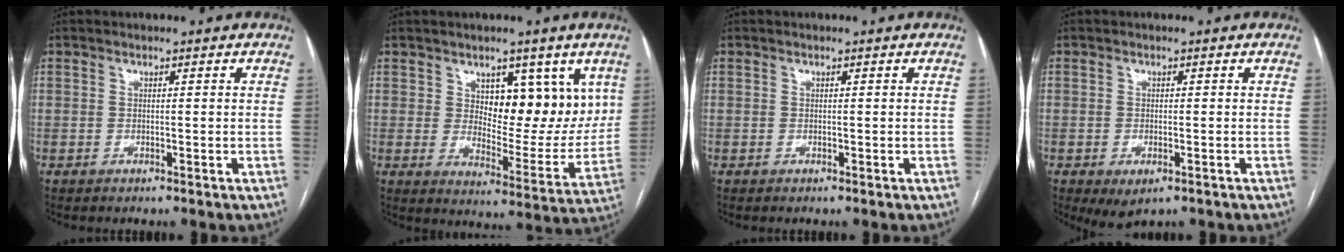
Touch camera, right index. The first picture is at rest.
{"total": 11.9, "force": [5.2, 6.0, 9.0], "torque": [-0.107, -0.003, 0.090]}
{"total": 0.0}
{"total": 3.5, "force": [-1.7, 1.7, 2.6], "torque": [-0.039, -0.006, -0.016]}